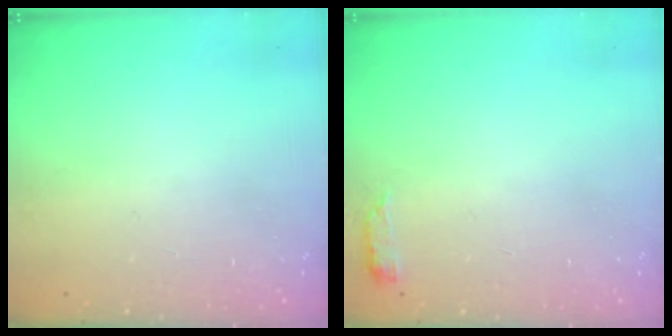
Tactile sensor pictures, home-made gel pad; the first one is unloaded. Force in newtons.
{"total": 2.6, "press": 2.6, "slide": 0.5}